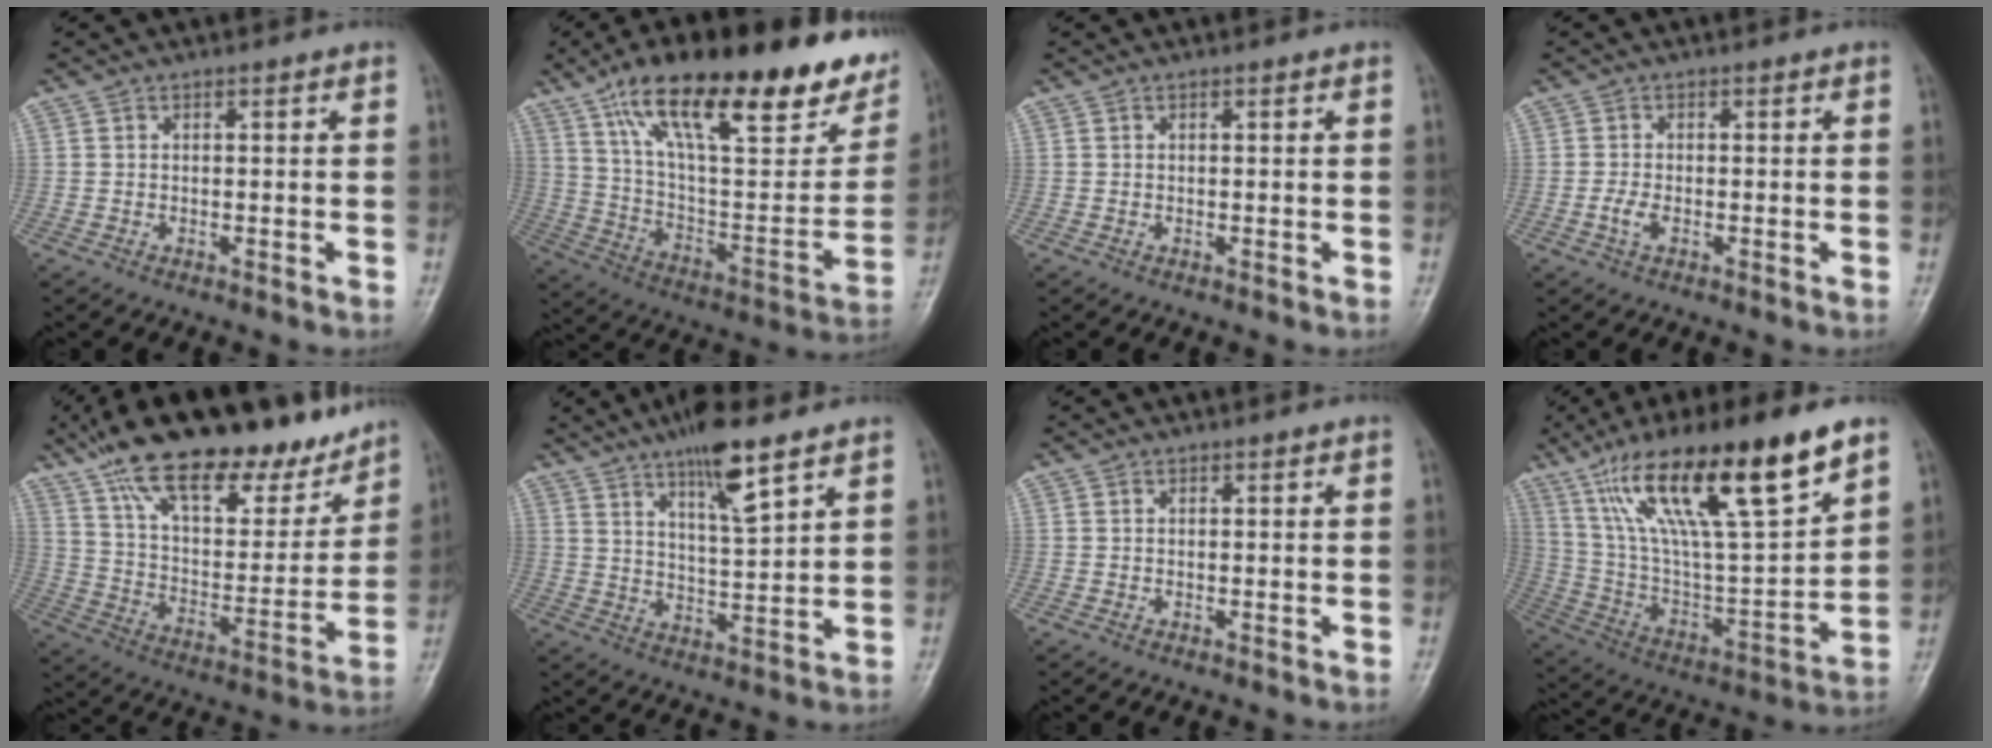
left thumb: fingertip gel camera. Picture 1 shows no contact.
{"total": 33.4, "force": [20.1, 11.3, 24.1], "torque": [-0.339, -0.022, 0.324]}
{"total": 0.0}
{"total": 2.3, "force": [-0.8, 1.1, 1.9], "torque": [-0.045, 0.005, -0.017]}
{"total": 26.6, "force": [19.3, 10.5, 15.0], "torque": [-0.214, -0.056, 0.316]}
{"total": 10.6, "force": [6.8, 2.0, 7.9], "torque": [-0.128, -0.038, 0.117]}
{"total": 0.0}
{"total": 27.3, "force": [15.7, 5.6, 21.7], "torque": [-0.376, -0.026, 0.284]}